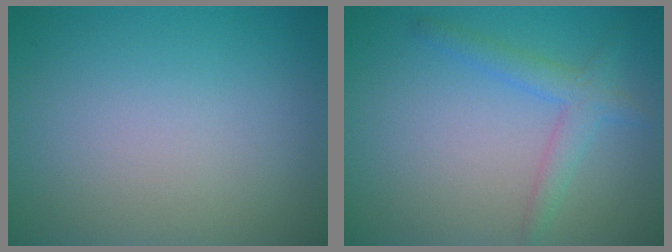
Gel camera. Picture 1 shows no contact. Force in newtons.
{"total": 2.5, "press": 2.5, "slide": 0.1}